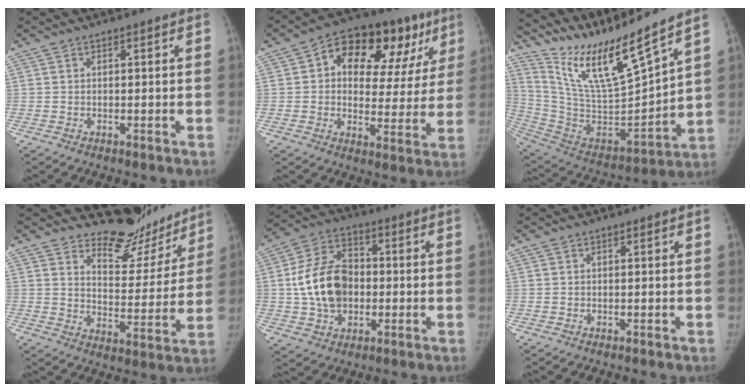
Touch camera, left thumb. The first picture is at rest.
{"total": 21.1, "force": [8.8, 12.5, 14.5], "torque": [-0.141, 0.021, 0.120]}
{"total": 19.1, "force": [15.7, 1.2, 10.7], "torque": [-0.169, -0.092, 0.307]}
{"total": 13.6, "force": [12.2, 5.6, 2.3], "torque": [0.023, -0.111, 0.172]}
{"total": 14.5, "force": [-0.7, 10.7, 9.8], "torque": [-0.153, 0.025, -0.010]}
{"total": 0.0}